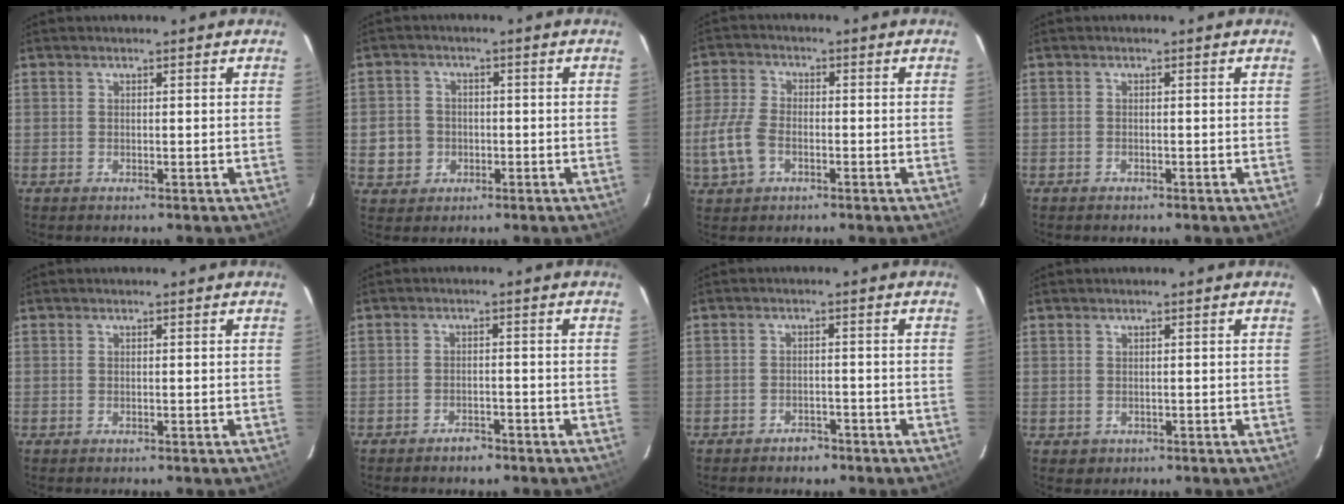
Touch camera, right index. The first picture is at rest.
{"total": 6.4, "force": [-1.4, 6.0, 1.8], "torque": [-0.056, 0.018, -0.017]}
{"total": 7.7, "force": [-2.7, 4.8, 5.5], "torque": [-0.134, 0.003, -0.050]}
{"total": 0.9, "force": [-0.7, 0.6, -0.1], "torque": [-0.002, 0.005, -0.012]}
{"total": 0.0}
{"total": 3.0, "force": [-2.4, 1.5, 0.9], "torque": [-0.026, 0.006, -0.036]}
{"total": 3.3, "force": [-2.6, 1.9, 0.7], "torque": [-0.022, 0.008, -0.035]}
{"total": 1.8, "force": [0.0, 1.8, 0.2], "torque": [0.000, 0.001, 0.004]}